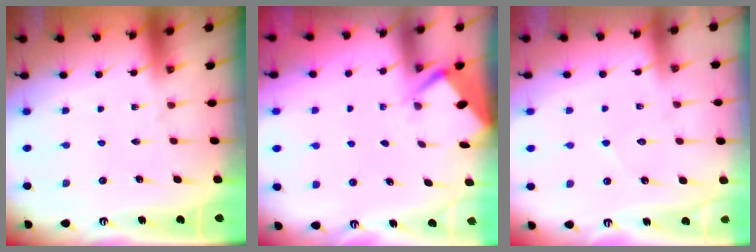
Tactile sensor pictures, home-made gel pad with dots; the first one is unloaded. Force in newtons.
{"total": 2.6, "press": 2.6, "slide": 0.3}
{"total": 5.6, "press": 5.6, "slide": 0.6}